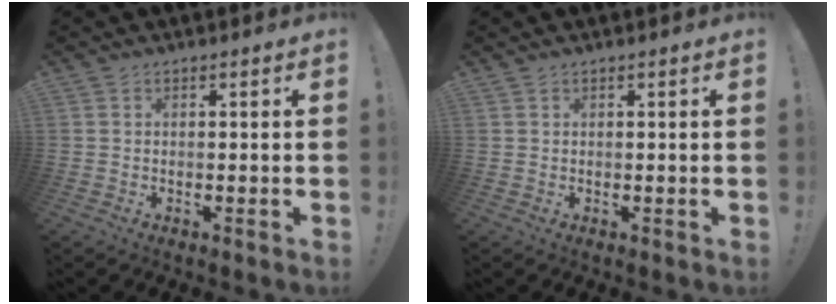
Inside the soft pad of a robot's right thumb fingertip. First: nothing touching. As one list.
[{"total": 0.5, "force": [0.5, 0.2, 0.0], "torque": [-0.004, 0.001, 0.010]}]